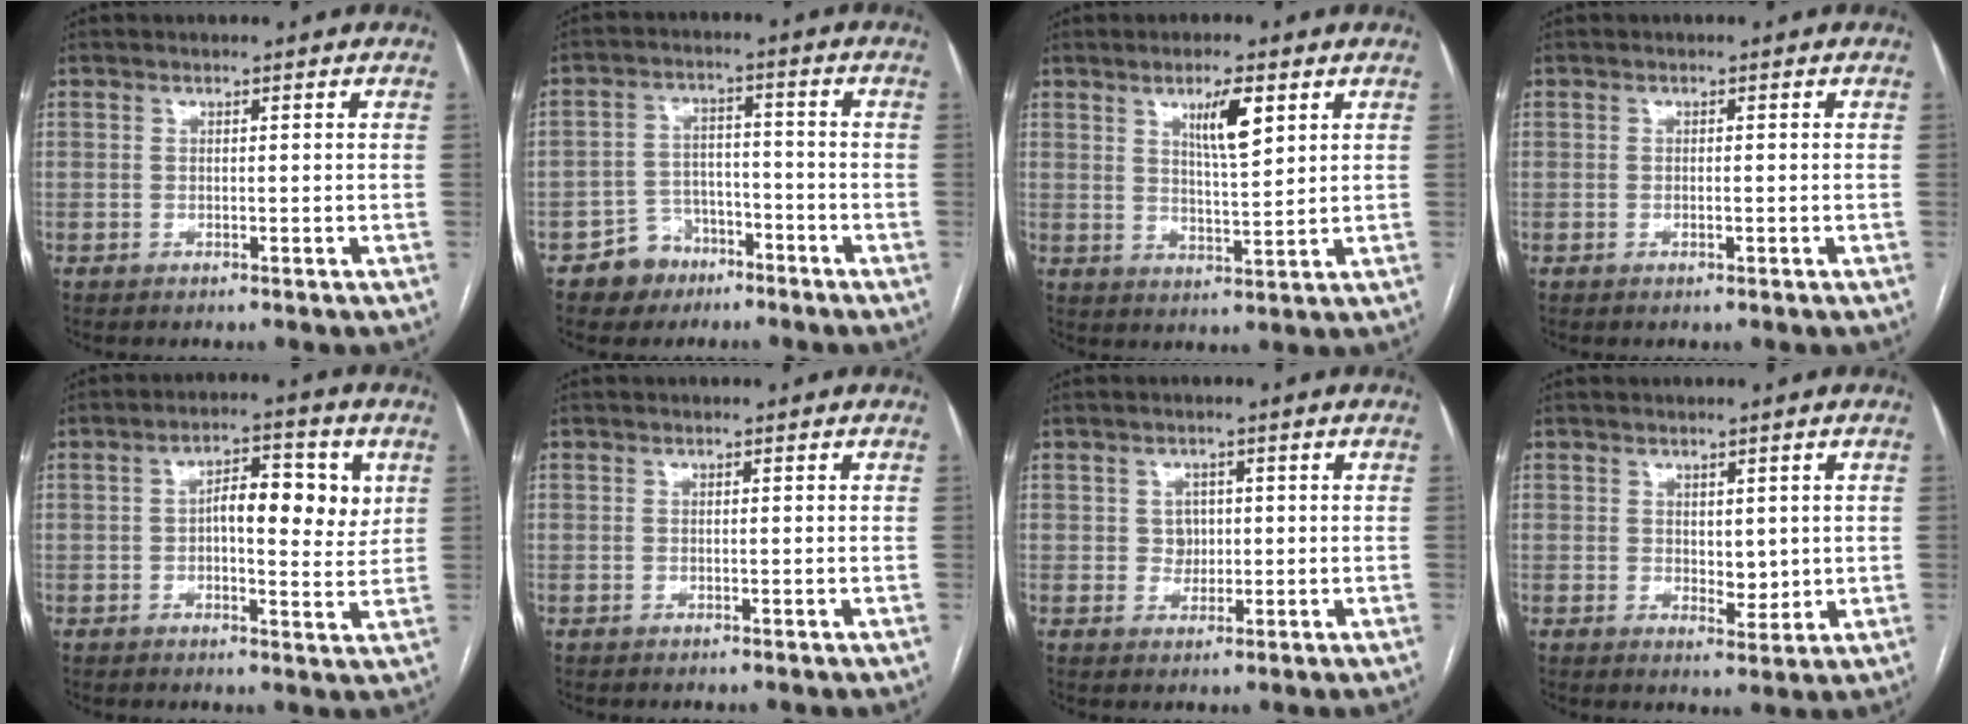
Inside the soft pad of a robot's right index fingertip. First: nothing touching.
{"total": 6.0, "force": [-4.0, 4.5, 0.9], "torque": [-0.008, 0.015, -0.062]}
{"total": 6.5, "force": [3.1, 1.1, 5.5], "torque": [-0.096, -0.003, 0.055]}
{"total": 0.8, "force": [-0.2, 0.3, 0.8], "torque": [-0.014, -0.001, -0.002]}
{"total": 8.9, "force": [1.8, 3.3, 8.0], "torque": [-0.114, 0.015, 0.022]}
{"total": 0.0}
{"total": 2.6, "force": [0.4, 2.3, 1.0], "torque": [-0.010, 0.001, 0.007]}
{"total": 3.6, "force": [0.6, 2.1, 2.9], "torque": [-0.040, -0.009, 0.016]}